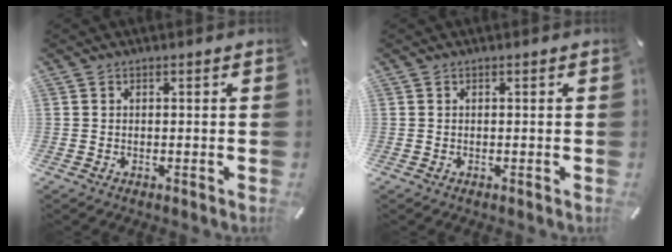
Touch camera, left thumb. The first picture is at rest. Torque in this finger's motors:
{"motor_torque": [-0.40, -0.21, -0.08, 0.17, 0.03]}